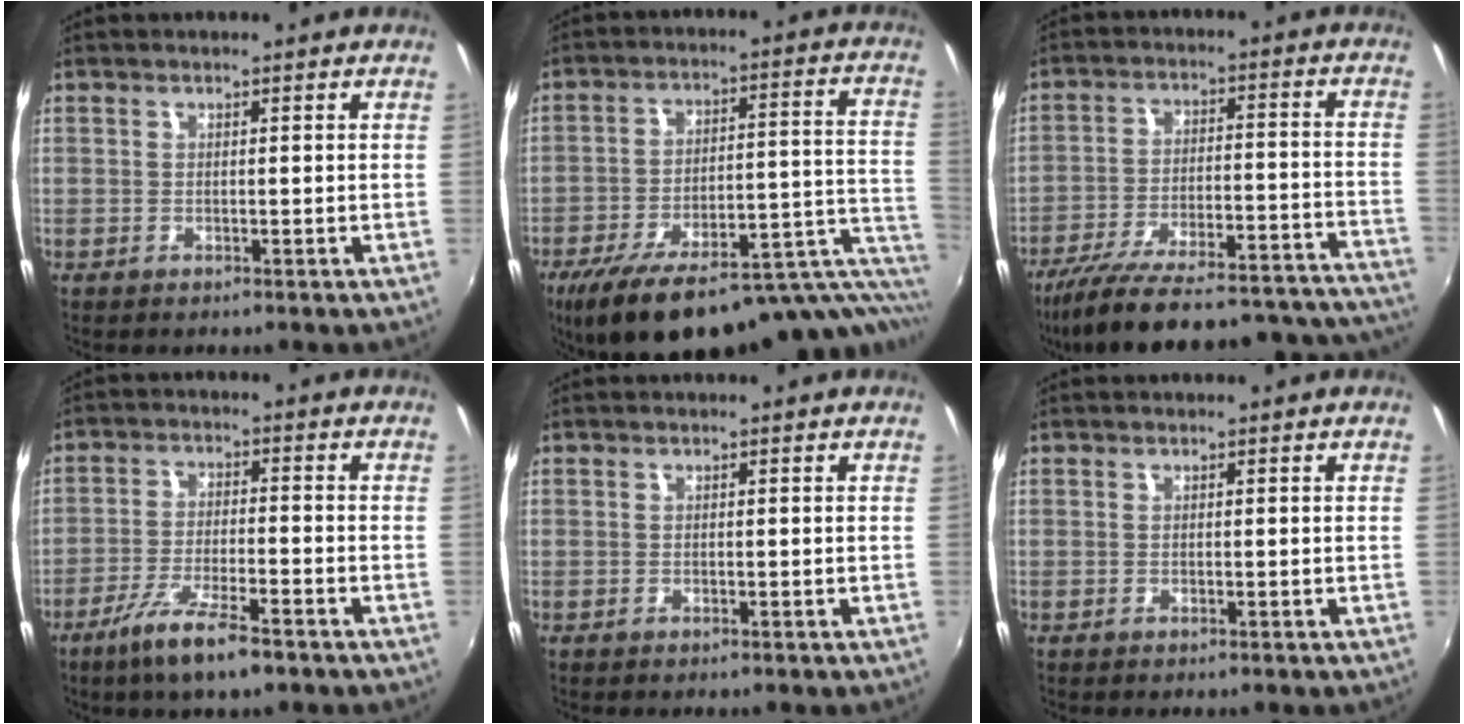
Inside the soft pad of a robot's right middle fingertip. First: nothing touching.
{"total": 25.1, "force": [-17.0, 7.0, 17.1], "torque": [-0.232, -0.035, -0.231]}
{"total": 34.3, "force": [-31.1, 5.5, 13.4], "torque": [-0.215, -0.030, -0.415]}
{"total": 9.0, "force": [-6.1, 1.0, 6.6], "torque": [-0.144, -0.017, -0.111]}
{"total": 0.0}
{"total": 0.0}